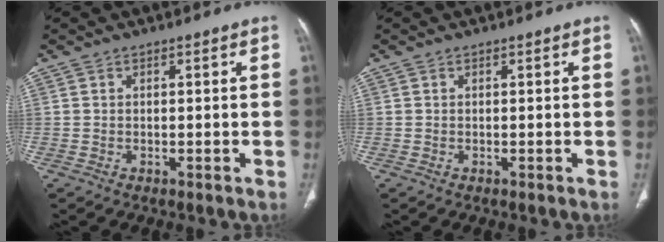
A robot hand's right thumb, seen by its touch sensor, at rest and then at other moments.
{"total": 0.0}